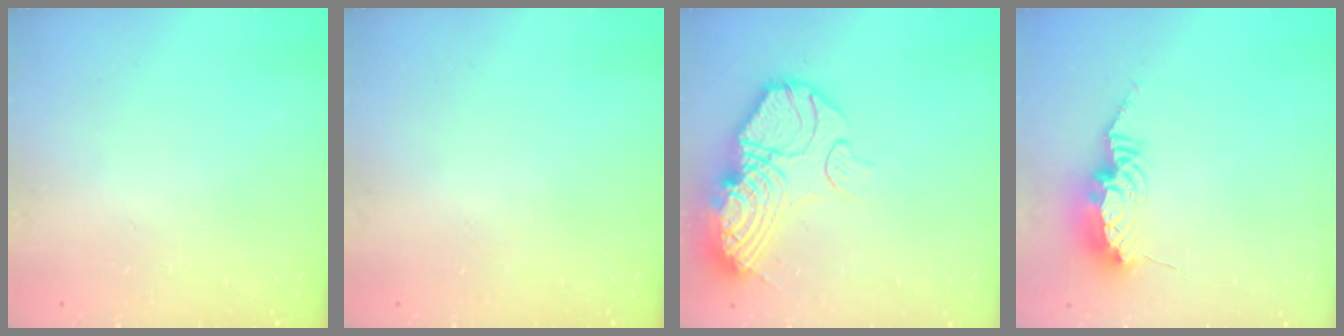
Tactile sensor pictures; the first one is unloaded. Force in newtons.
{"total": 0.0}
{"total": 21.8, "press": 21.7, "slide": 2.0}
{"total": 9.8, "press": 9.8, "slide": 0.9}